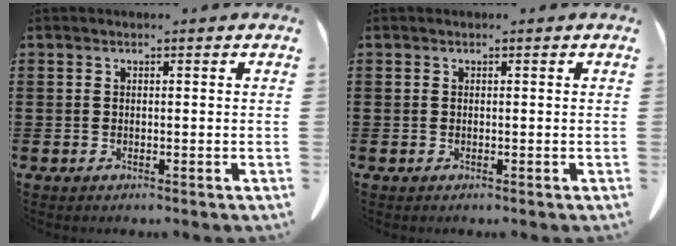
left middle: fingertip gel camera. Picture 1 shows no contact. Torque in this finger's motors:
{"motor_torque": [-0.03, 0.02, 0.00, 0.00]}